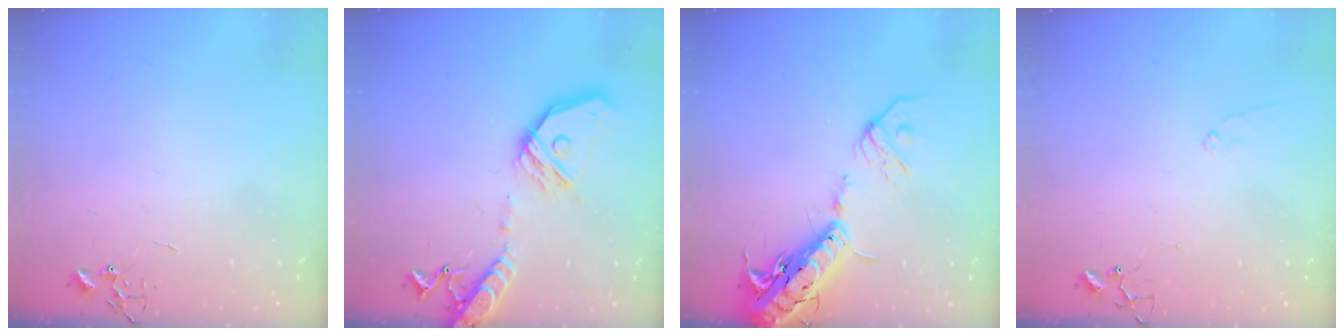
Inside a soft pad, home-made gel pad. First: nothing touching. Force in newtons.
{"total": 18.2, "press": 17.9, "slide": 3.1}
{"total": 18.7, "press": 18.3, "slide": 3.9}
{"total": 6.8, "press": 6.8, "slide": 0.7}